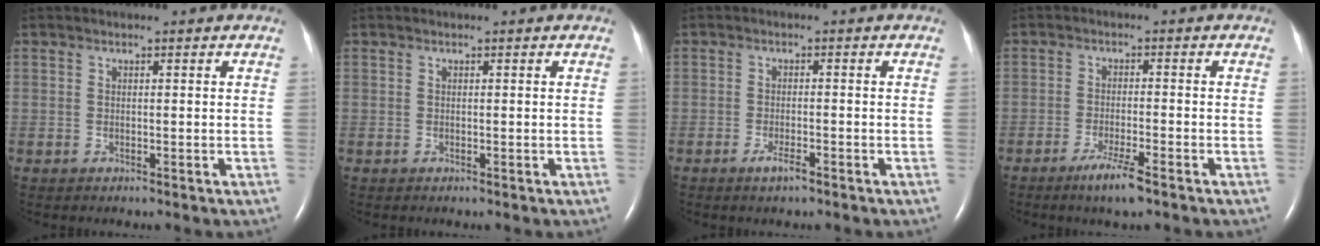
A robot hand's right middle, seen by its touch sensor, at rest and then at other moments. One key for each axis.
{"total": 0.0}
{"total": 2.3, "fx": -1.5, "fy": 0.3, "fz": 1.7, "tx": -0.038, "ty": -0.003, "tz": -0.028}
{"total": 4.8, "fx": -3.2, "fy": 0.1, "fz": 3.6, "tx": -0.074, "ty": -0.010, "tz": -0.059}